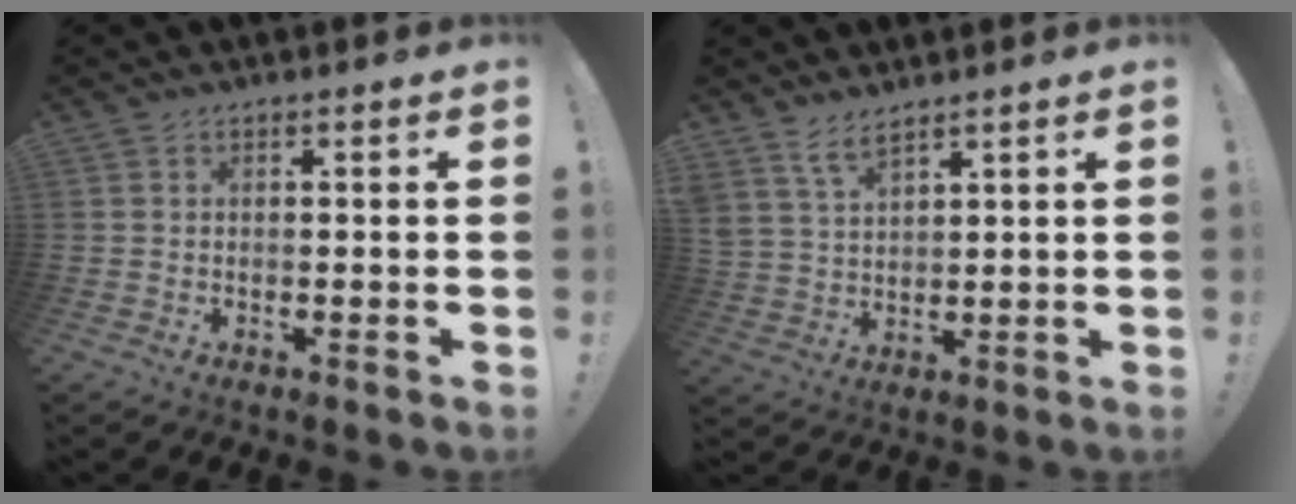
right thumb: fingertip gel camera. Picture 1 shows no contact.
{"total": 5.4, "force": [4.6, 1.7, 2.4], "torque": [-0.043, -0.029, 0.085]}